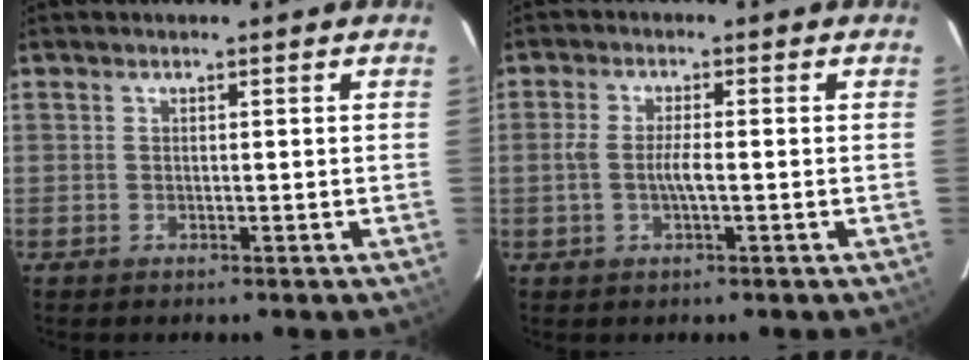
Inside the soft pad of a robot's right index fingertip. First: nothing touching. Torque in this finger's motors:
{"motor_torque": [0.37, 0.24, 0.40, 0.10]}